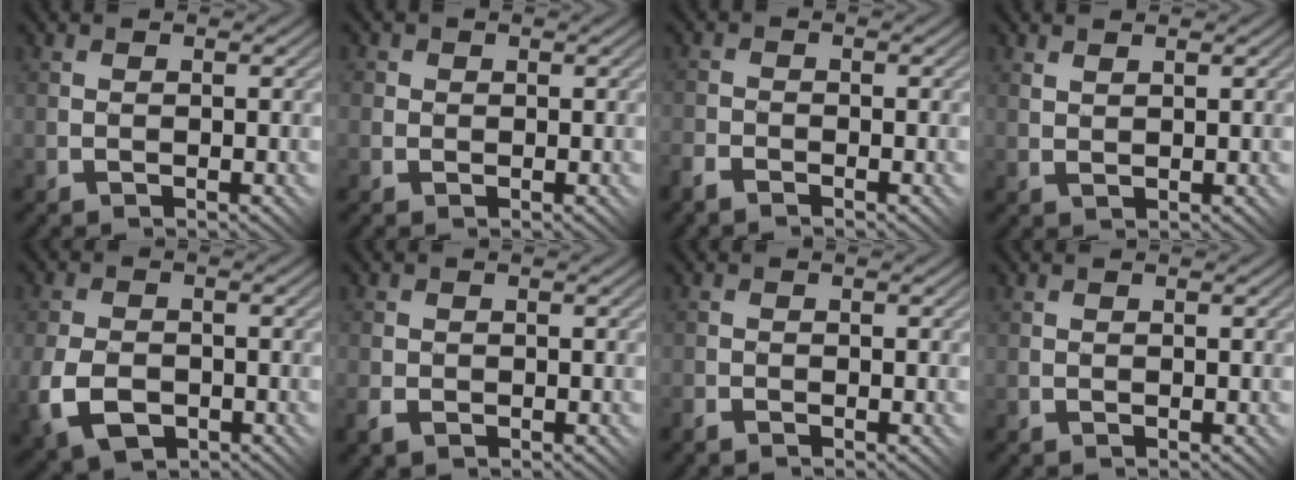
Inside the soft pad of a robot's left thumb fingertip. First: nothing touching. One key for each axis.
{"total": 2.6, "fx": 0.8, "fy": 2.5, "fz": 0.4, "tx": -0.006, "ty": 0.009, "tz": 0.002}
{"total": 2.6, "fx": -2.1, "fy": 1.1, "fz": 1.0, "tx": -0.028, "ty": 0.000, "tz": -0.049}
{"total": 1.3, "fx": 1.2, "fy": 0.0, "fz": 0.5, "tx": -0.014, "ty": 0.001, "tz": 0.026}
{"total": 7.2, "fx": -2.7, "fy": 4.8, "fz": 4.6, "tx": -0.117, "ty": -0.022, "tz": -0.050}
{"total": 2.0, "fx": -0.8, "fy": 1.6, "fz": 0.8, "tx": -0.025, "ty": -0.004, "tz": -0.022}
{"total": 1.1, "fx": -1.0, "fy": 0.4, "fz": 0.1, "tx": -0.005, "ty": 0.000, "tz": -0.026}
{"total": 0.0}